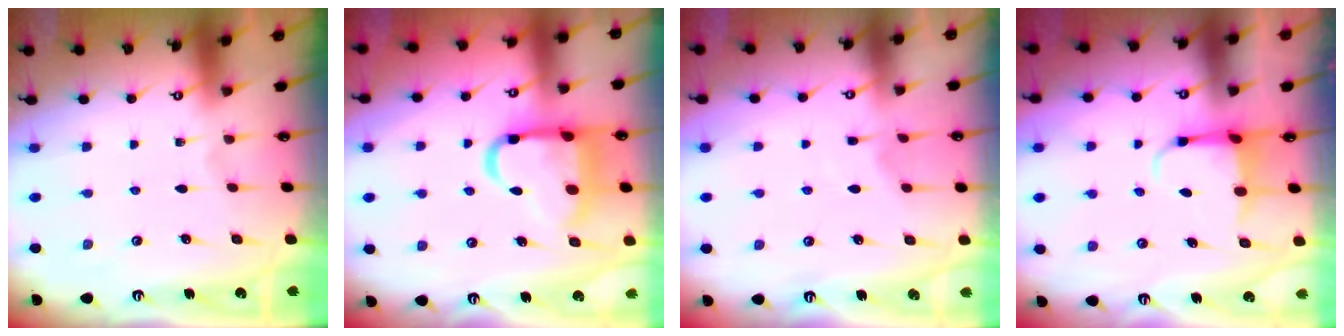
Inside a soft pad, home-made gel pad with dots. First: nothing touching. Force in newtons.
{"total": 14.8, "press": 14.7, "slide": 1.7}
{"total": 3.3, "press": 3.2, "slide": 0.4}
{"total": 4.0, "press": 3.9, "slide": 1.0}